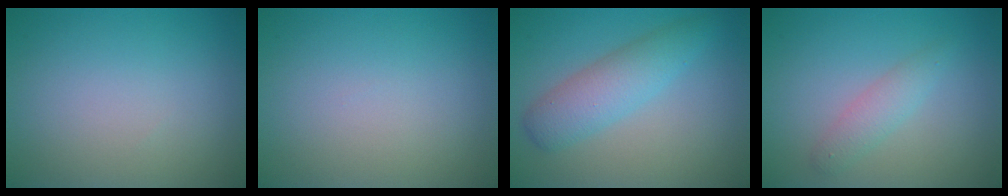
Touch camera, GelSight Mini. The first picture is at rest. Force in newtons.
{"total": 0.0}
{"total": 4.0, "press": 4.0, "slide": 0.0}
{"total": 1.9, "press": 1.9, "slide": 0.0}